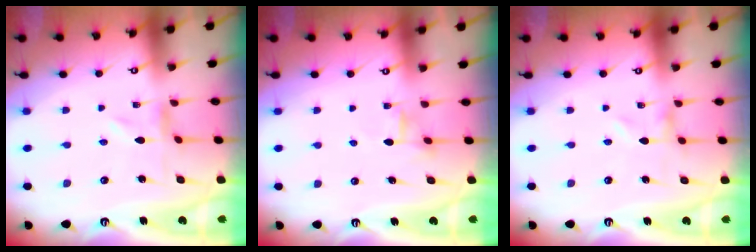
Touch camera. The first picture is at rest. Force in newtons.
{"total": 3.1, "press": 3.1, "slide": 0.3}
{"total": 0.0}